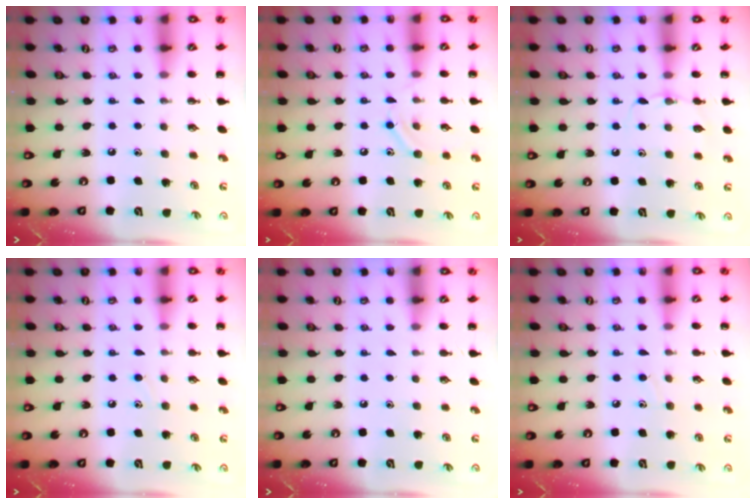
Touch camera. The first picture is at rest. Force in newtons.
{"total": 8.3, "press": 8.2, "slide": 1.2}
{"total": 5.5, "press": 5.2, "slide": 1.7}
{"total": 6.2, "press": 5.8, "slide": 2.4}
{"total": 0.0}
{"total": 5.9, "press": 5.4, "slide": 2.3}